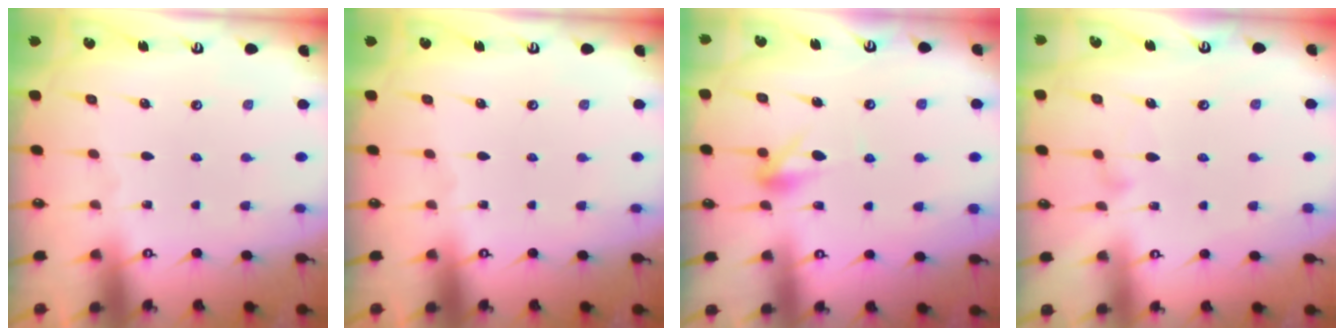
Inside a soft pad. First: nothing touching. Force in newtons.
{"total": 0.0}
{"total": 7.2, "press": 7.2, "slide": 0.6}
{"total": 6.1, "press": 6.1, "slide": 0.3}